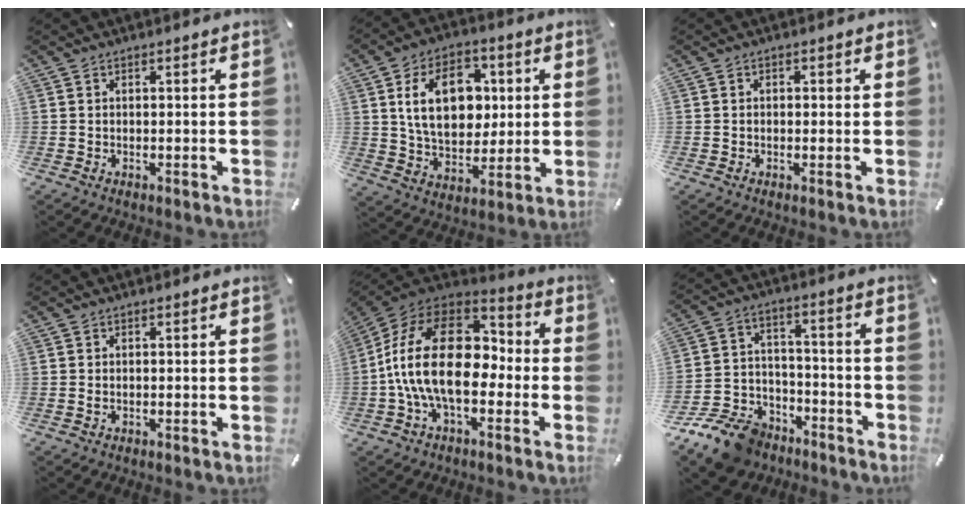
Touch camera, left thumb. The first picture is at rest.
{"total": 16.0, "force": [3.2, 11.3, 10.8], "torque": [-0.183, 0.012, 0.056]}
{"total": 1.0, "force": [-0.3, 0.8, 0.6], "torque": [-0.011, 0.004, -0.007]}
{"total": 0.8, "force": [-0.2, 0.4, 0.6], "torque": [-0.012, -0.001, -0.004]}
{"total": 22.7, "force": [-2.4, 13.7, 18.0], "torque": [-0.355, 0.028, -0.034]}
{"total": 13.7, "force": [-10.0, 8.1, 4.7], "torque": [-0.089, 0.062, -0.174]}